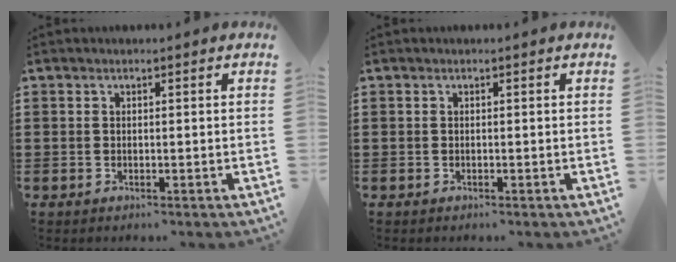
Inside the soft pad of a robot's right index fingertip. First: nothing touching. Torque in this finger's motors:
{"motor_torque": [-1.07, 1.07, -0.09, -0.09]}